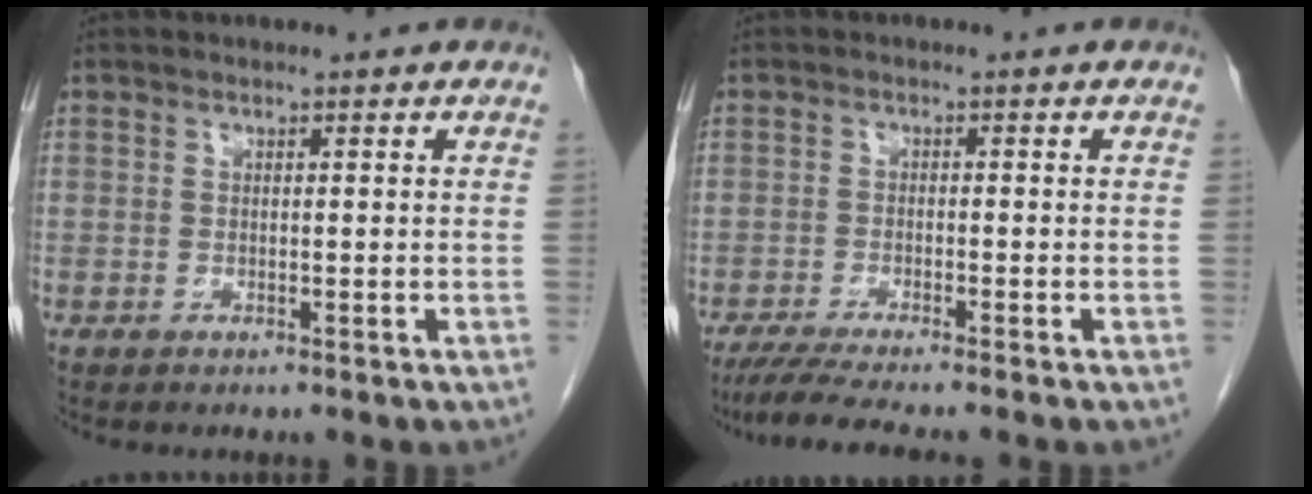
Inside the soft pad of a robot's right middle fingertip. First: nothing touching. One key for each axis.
{"total": 6.4, "fx": -5.4, "fy": -0.7, "fz": 3.4, "tx": -0.053, "ty": -0.022, "tz": -0.090}